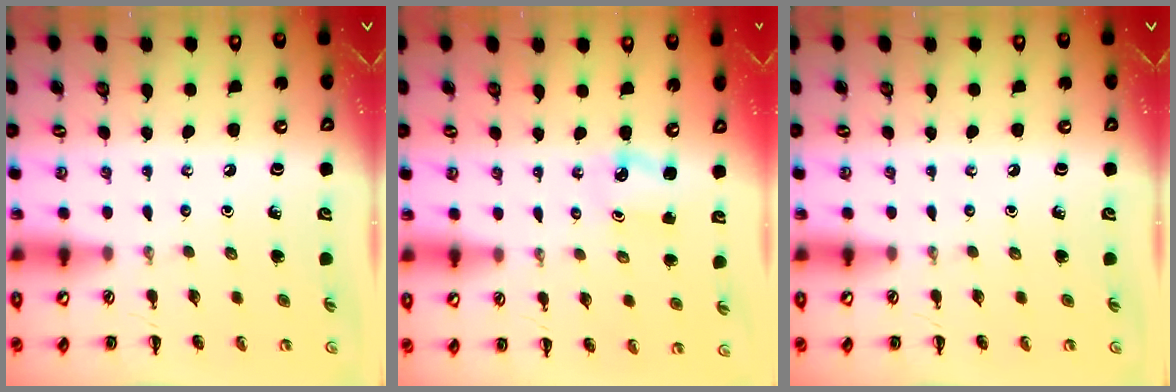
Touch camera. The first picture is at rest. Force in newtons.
{"total": 2.2, "press": 2.1, "slide": 0.4}
{"total": 0.0}